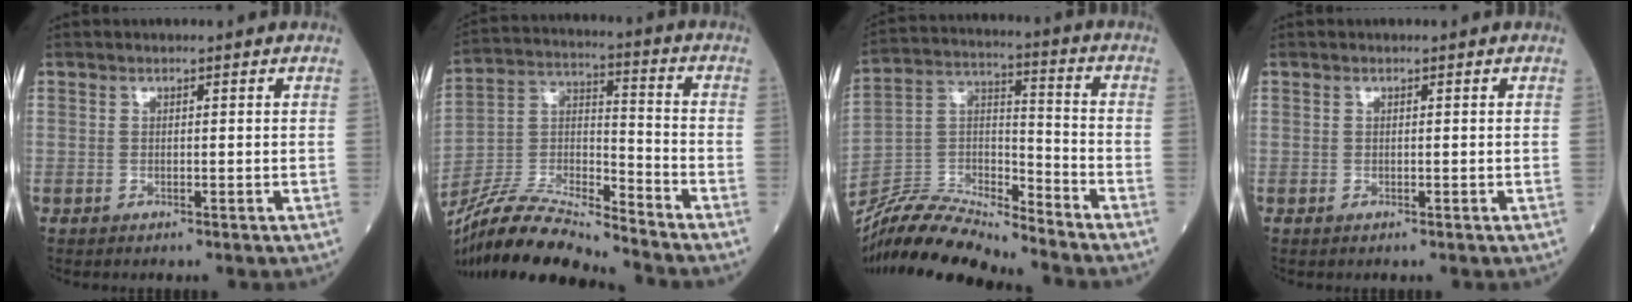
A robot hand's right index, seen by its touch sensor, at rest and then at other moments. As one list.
[{"total": 16.5, "force": [-15.5, 0.5, 5.6], "torque": [-0.106, 0.015, -0.291]}, {"total": 15.2, "force": [-14.6, 0.4, 4.2], "torque": [-0.078, 0.022, -0.280]}, {"total": 0.0}]